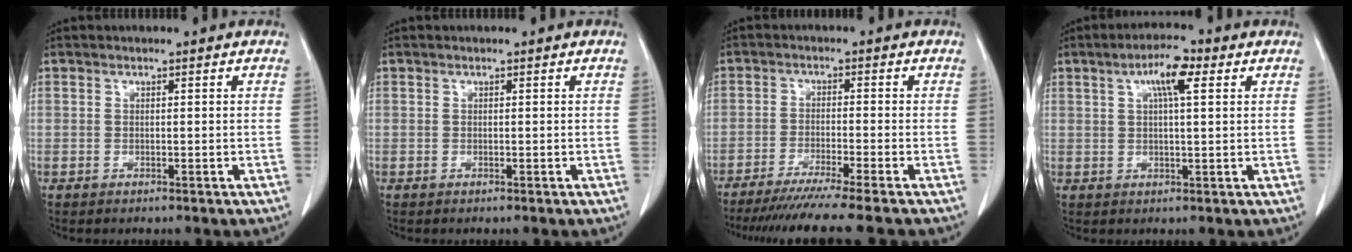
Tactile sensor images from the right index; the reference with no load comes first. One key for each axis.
{"total": 0.0}
{"total": 11.1, "fx": -9.5, "fy": -2.0, "fz": 5.4, "tx": -0.056, "ty": -0.037, "tz": -0.148}
{"total": 5.6, "fx": 2.3, "fy": 0.8, "fz": 5.0, "tx": -0.092, "ty": 0.010, "tz": 0.036}